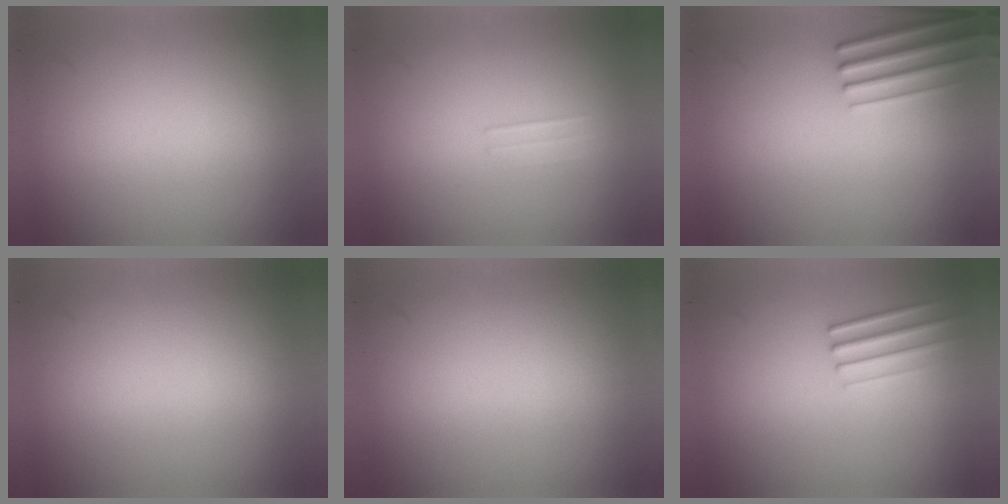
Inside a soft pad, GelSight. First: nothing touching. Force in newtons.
{"total": 1.2}
{"total": 2.0}
{"total": 0.0}
{"total": 0.0}
{"total": 2.4}